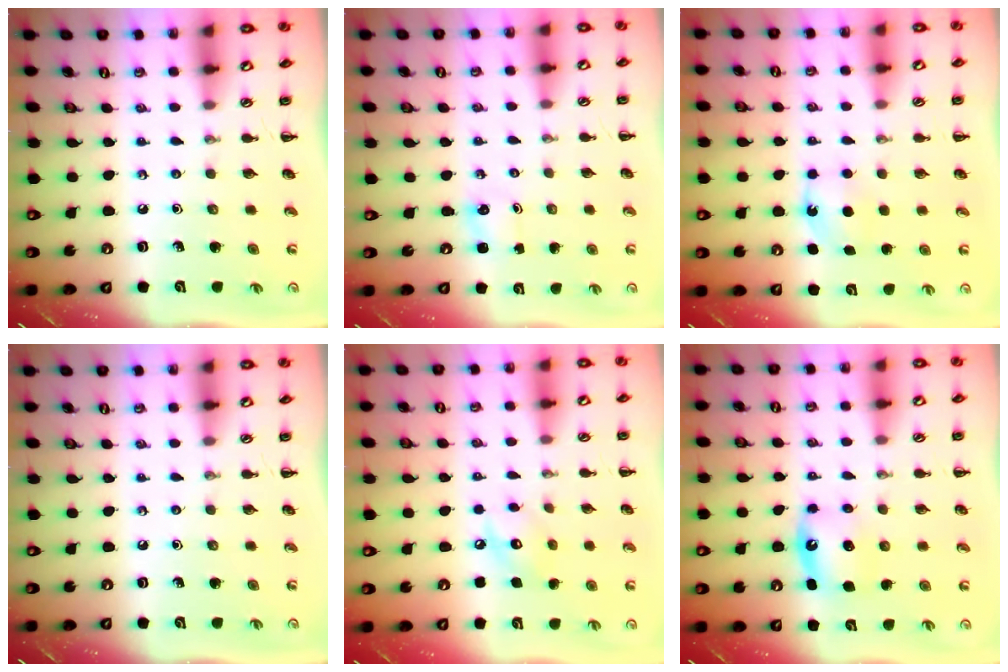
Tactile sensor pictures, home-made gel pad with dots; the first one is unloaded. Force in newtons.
{"total": 1.1, "press": 1.0, "slide": 0.1}
{"total": 5.7, "press": 5.4, "slide": 1.7}
{"total": 0.0}
{"total": 7.0, "press": 6.9, "slide": 1.0}
{"total": 5.4, "press": 5.2, "slide": 1.2}